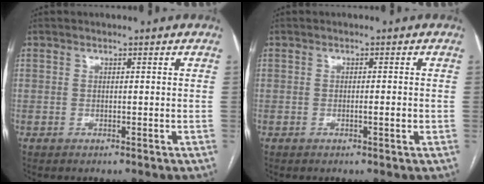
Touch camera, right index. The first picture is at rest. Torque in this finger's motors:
{"motor_torque": [0.12, -0.18, 0.22, 0.02]}